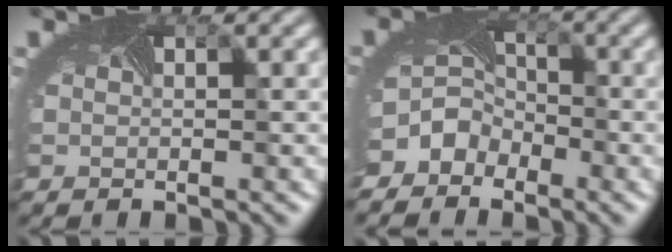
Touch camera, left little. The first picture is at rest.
{"total": 4.0, "force": [-2.8, 2.7, 0.8], "torque": [0.003, 0.000, -0.056]}